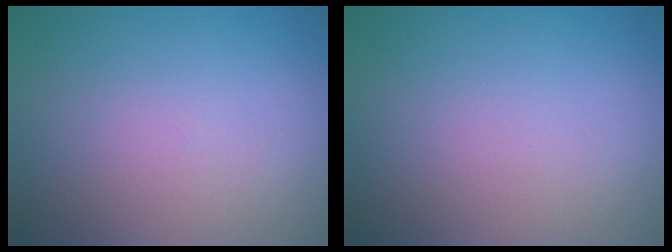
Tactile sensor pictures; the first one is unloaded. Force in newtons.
{"total": 0.0}